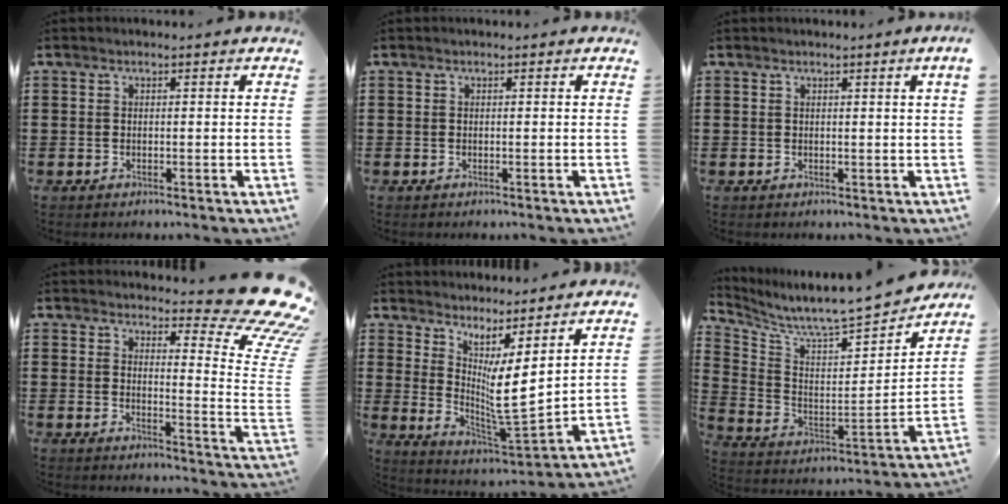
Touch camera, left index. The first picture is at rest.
{"total": 0.0}
{"total": 1.1, "force": [0.5, -0.6, 0.7], "torque": [-0.013, -0.007, 0.009]}
{"total": 11.2, "force": [8.9, 1.9, 6.6], "torque": [-0.091, -0.073, 0.153]}
{"total": 5.8, "force": [1.9, 0.5, 5.5], "torque": [-0.109, -0.048, 0.027]}
{"total": 7.7, "force": [7.5, 0.2, 2.0], "torque": [-0.072, -0.072, 0.119]}